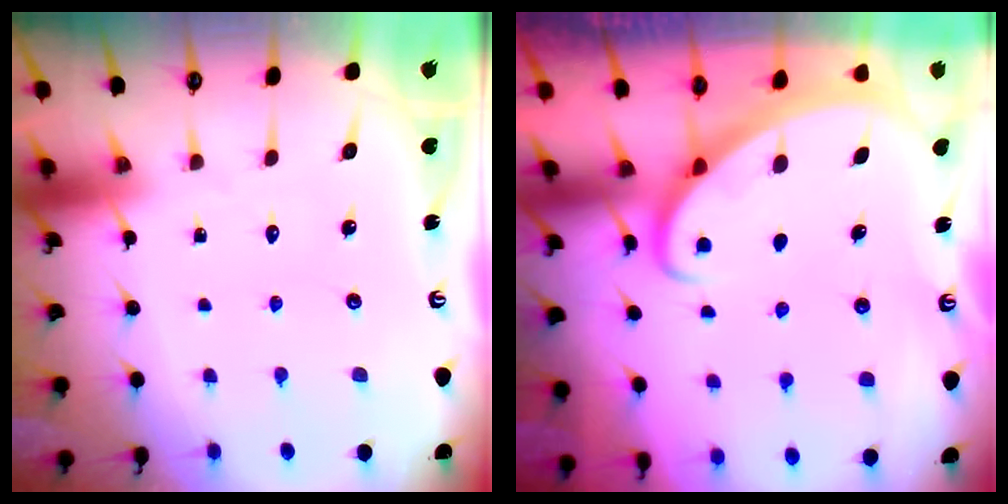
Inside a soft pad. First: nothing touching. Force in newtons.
{"total": 2.8, "press": 2.8, "slide": 0.2}